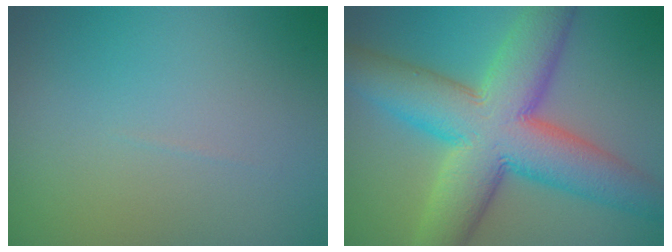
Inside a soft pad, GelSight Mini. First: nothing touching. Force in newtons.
{"total": 12.5, "press": 12.5, "slide": 0.5}